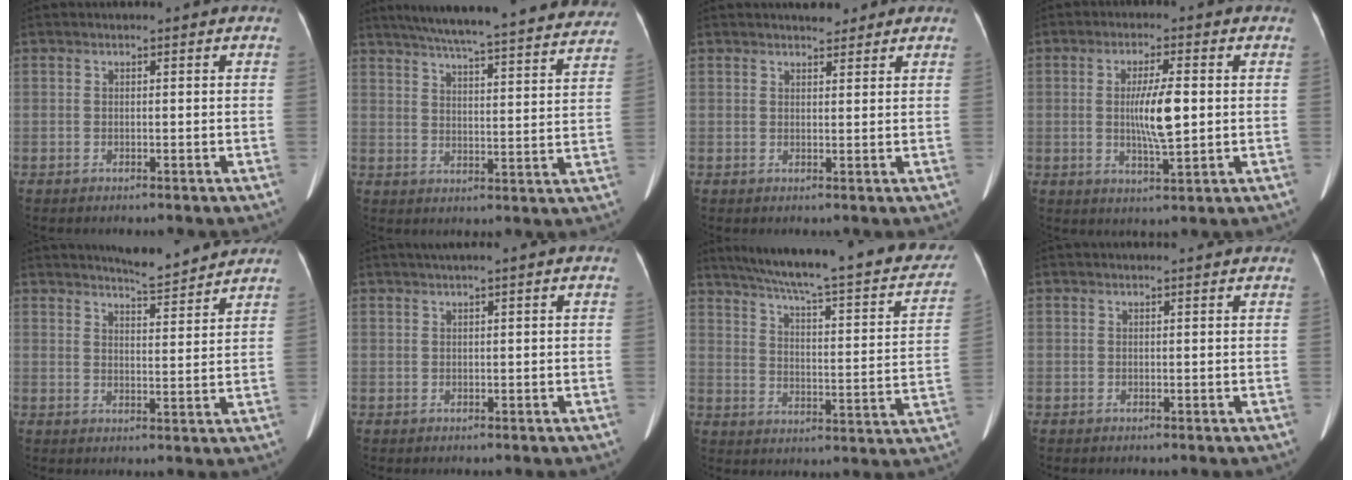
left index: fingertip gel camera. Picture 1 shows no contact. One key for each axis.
{"total": 30.0, "fx": 27.0, "fy": 3.0, "fz": 12.7, "tx": -0.197, "ty": -0.031, "tz": 0.333}
{"total": 3.0, "fx": 2.6, "fy": 1.1, "fz": 1.1, "tx": -0.009, "ty": 0.005, "tz": 0.035}
{"total": 7.0, "fx": 0.2, "fy": 0.9, "fz": 6.9, "tx": -0.131, "ty": -0.004, "tz": 0.004}
{"total": 6.6, "fx": 6.5, "fy": -0.1, "fz": 1.5, "tx": -0.033, "ty": -0.007, "tz": 0.091}
{"total": 2.0, "fx": 1.3, "fy": -0.4, "fz": 1.4, "tx": -0.028, "ty": 0.014, "tz": 0.027}
{"total": 27.7, "fx": 22.8, "fy": 4.2, "fz": 15.0, "tx": -0.222, "ty": -0.020, "tz": 0.287}
{"total": 2.2, "fx": 2.2, "fy": 0.0, "fz": 0.5, "tx": -0.009, "ty": 0.014, "tz": 0.026}